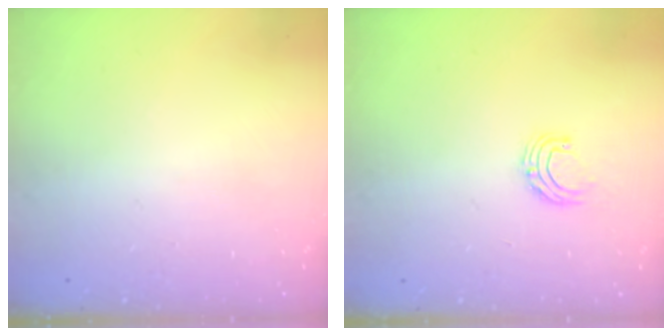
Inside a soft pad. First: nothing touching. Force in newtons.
{"total": 5.5, "press": 5.5, "slide": 0.6}